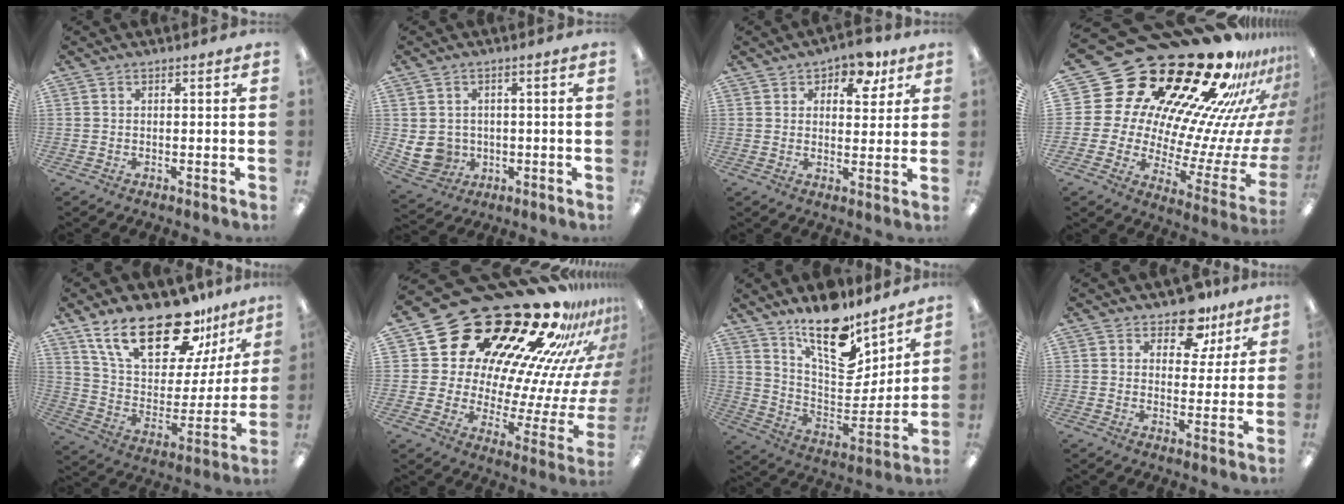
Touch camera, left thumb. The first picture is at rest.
{"total": 6.8, "force": [-0.2, 6.4, 2.2], "torque": [-0.070, 0.002, 0.001]}
{"total": 7.2, "force": [5.0, 4.1, 3.2], "torque": [-0.032, -0.021, 0.083]}
{"total": 30.3, "force": [22.1, 14.1, 15.3], "torque": [-0.184, -0.248, 0.436]}
{"total": 24.0, "force": [17.0, 10.2, 13.6], "torque": [-0.236, -0.097, 0.300]}
{"total": 25.7, "force": [20.4, 11.0, 11.1], "torque": [-0.134, -0.198, 0.382]}
{"total": 17.6, "force": [13.5, 6.8, 9.0], "torque": [-0.144, -0.104, 0.238]}
{"total": 9.7, "force": [7.0, 5.3, 4.2], "torque": [-0.062, -0.033, 0.125]}